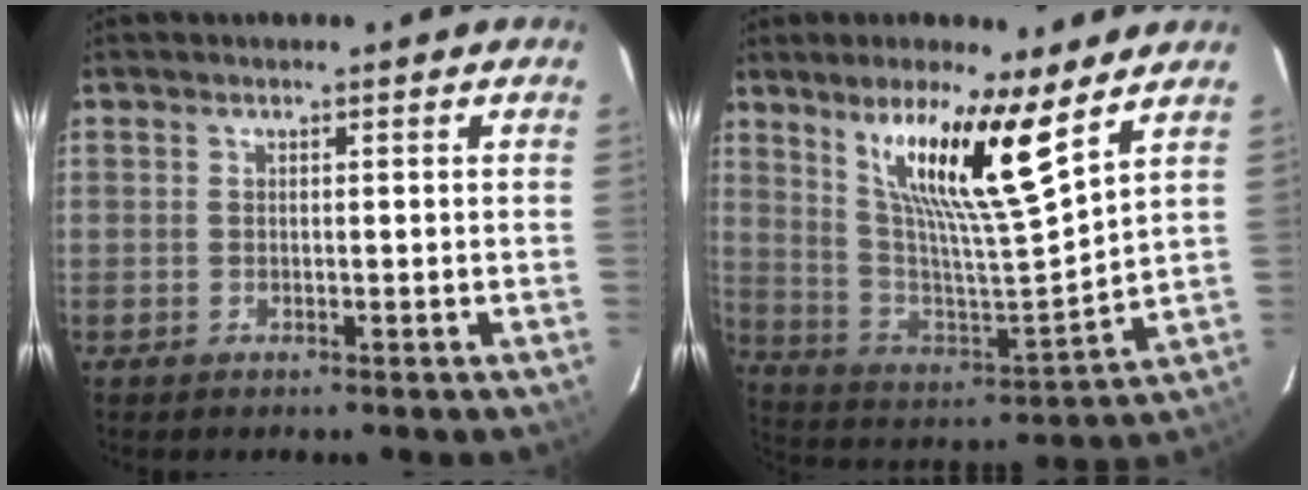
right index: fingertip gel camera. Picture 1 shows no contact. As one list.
[{"total": 16.8, "force": [10.5, 0.9, 13.1], "torque": [-0.220, -0.008, 0.201]}]